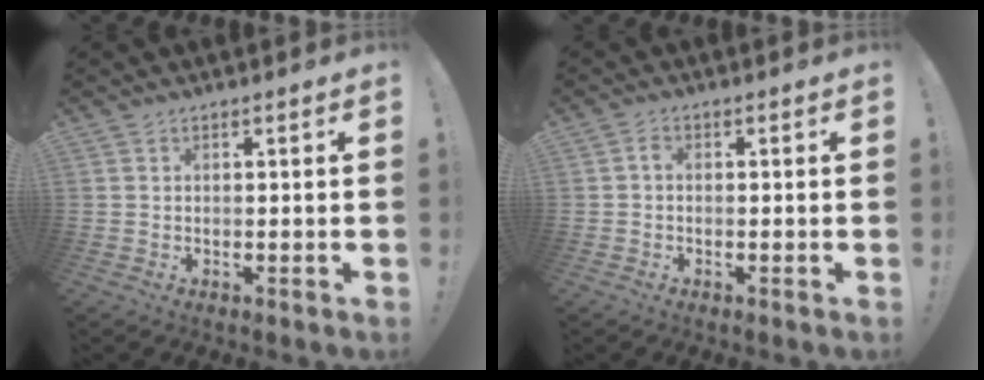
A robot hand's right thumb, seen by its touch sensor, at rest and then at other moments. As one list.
[{"total": 1.2, "force": [-0.5, 0.6, 0.9], "torque": [-0.018, 0.004, -0.010]}]